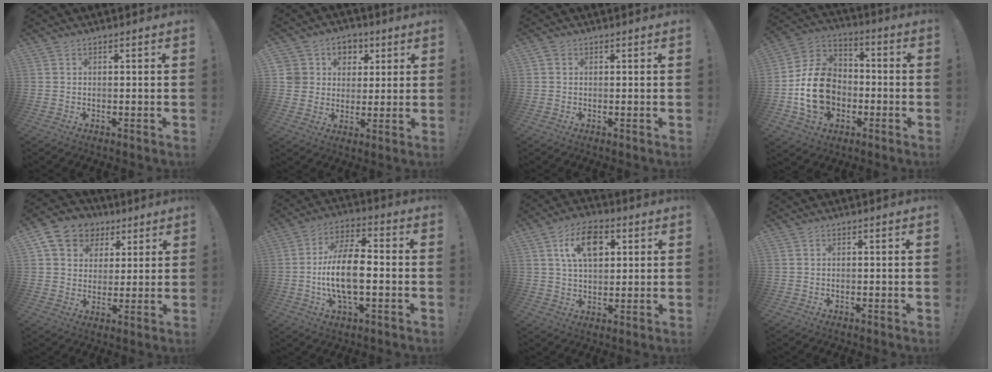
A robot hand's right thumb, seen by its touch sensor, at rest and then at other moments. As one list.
[{"total": 8.6, "force": [1.9, 8.1, 1.8], "torque": [-0.032, -0.005, 0.046]}, {"total": 0.8, "force": [0.2, 0.8, 0.1], "torque": [-0.008, 0.005, 0.005]}, {"total": 18.3, "force": [-3.9, 14.1, 11.0], "torque": [-0.203, 0.030, -0.060]}, {"total": 11.5, "force": [5.6, 9.2, 4.0], "torque": [-0.055, -0.030, 0.112]}, {"total": 14.1, "force": [-2.4, 6.2, 12.4], "torque": [-0.251, 0.007, -0.048]}, {"total": 11.8, "force": [4.2, 7.3, 8.3], "torque": [-0.121, 0.004, 0.073]}, {"total": 0.0}]